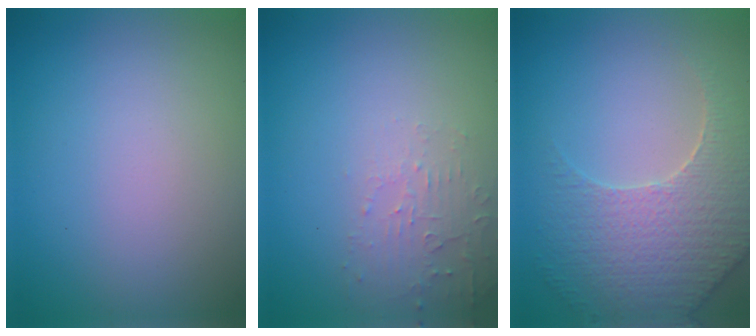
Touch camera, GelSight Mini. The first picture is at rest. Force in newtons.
{"total": 1.9, "press": 1.9, "slide": 0.3}
{"total": 5.0, "press": 4.6, "slide": 1.9}